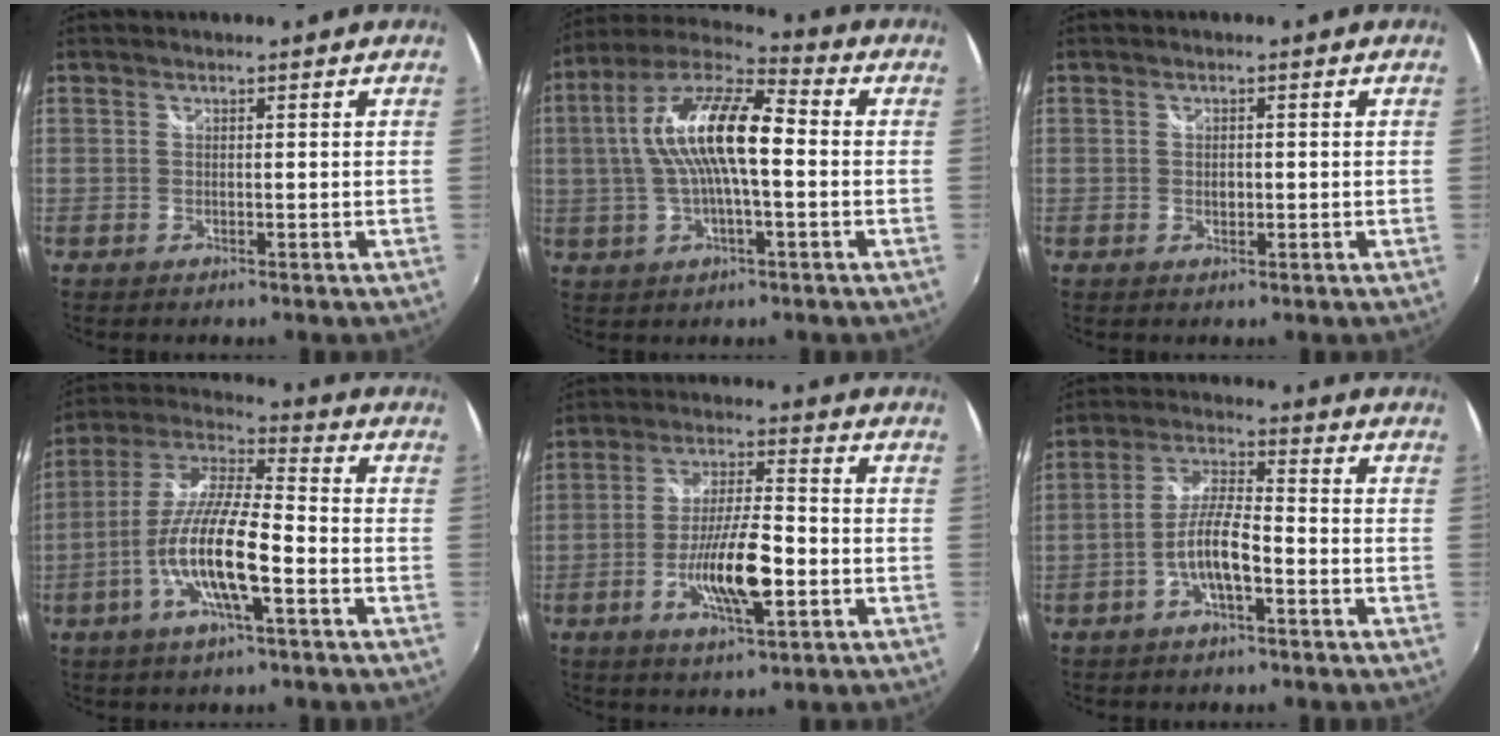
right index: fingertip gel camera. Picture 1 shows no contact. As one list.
[{"total": 15.9, "force": [0.6, 4.9, 15.1], "torque": [-0.282, 0.019, 0.000]}, {"total": 1.3, "force": [-0.2, 1.0, 0.8], "torque": [-0.013, 0.001, -0.004]}, {"total": 14.0, "force": [-5.1, 2.8, 12.8], "torque": [-0.255, -0.007, -0.099]}, {"total": 11.7, "force": [-3.8, 2.8, 10.7], "torque": [-0.207, -0.006, -0.069]}, {"total": 7.4, "force": [-3.3, 1.7, 6.4], "torque": [-0.138, 0.011, -0.060]}]